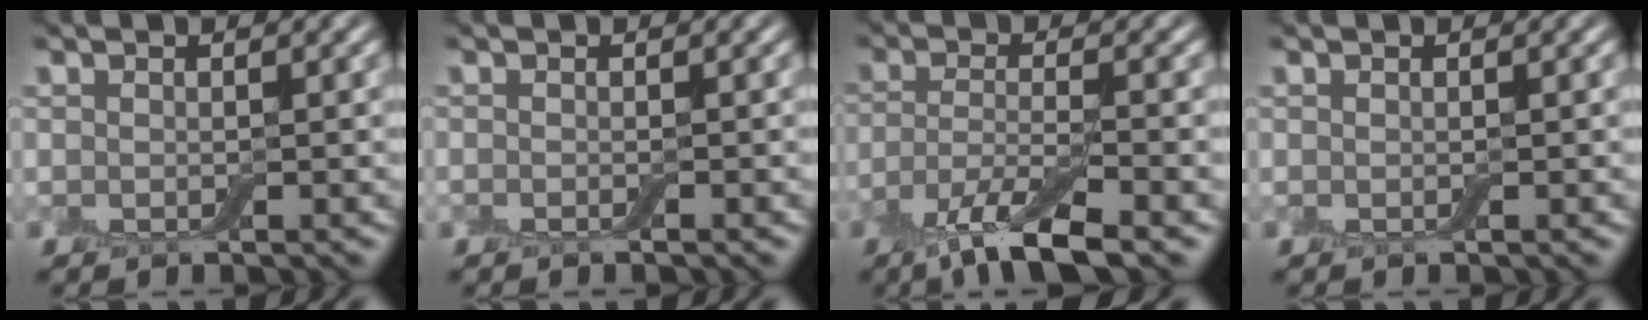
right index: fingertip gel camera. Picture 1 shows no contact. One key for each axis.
{"total": 0.5, "fx": -0.3, "fy": 0.0, "fz": 0.4, "tx": -0.008, "ty": -0.001, "tz": -0.007}
{"total": 6.1, "fx": -3.8, "fy": 1.4, "fz": 4.6, "tx": -0.091, "ty": -0.010, "tz": -0.079}
{"total": 0.0}